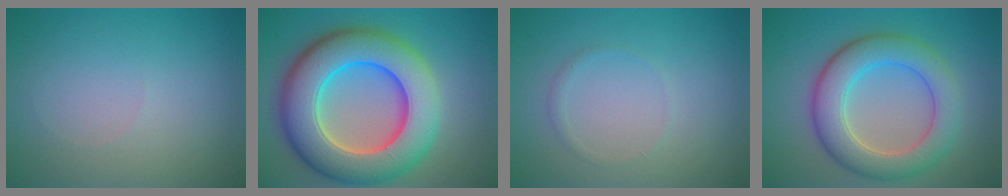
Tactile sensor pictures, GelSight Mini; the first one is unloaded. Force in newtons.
{"total": 12.4, "press": 12.4, "slide": 0.2}
{"total": 0.7, "press": 0.7, "slide": 0.0}
{"total": 6.8, "press": 6.8, "slide": 0.2}